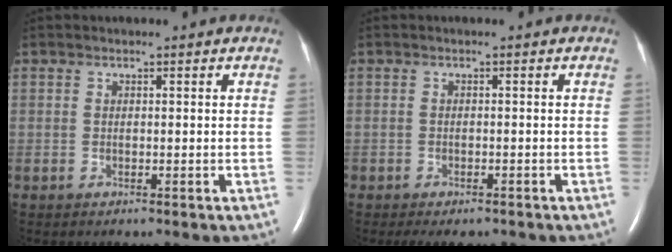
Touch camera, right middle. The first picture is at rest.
{"total": 3.9, "force": [-3.1, 1.7, 1.6], "torque": [-0.016, -0.003, -0.039]}